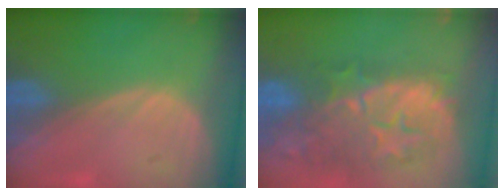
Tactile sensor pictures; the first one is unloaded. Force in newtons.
{"total": 11.3, "press": 10.4, "slide": 4.3}